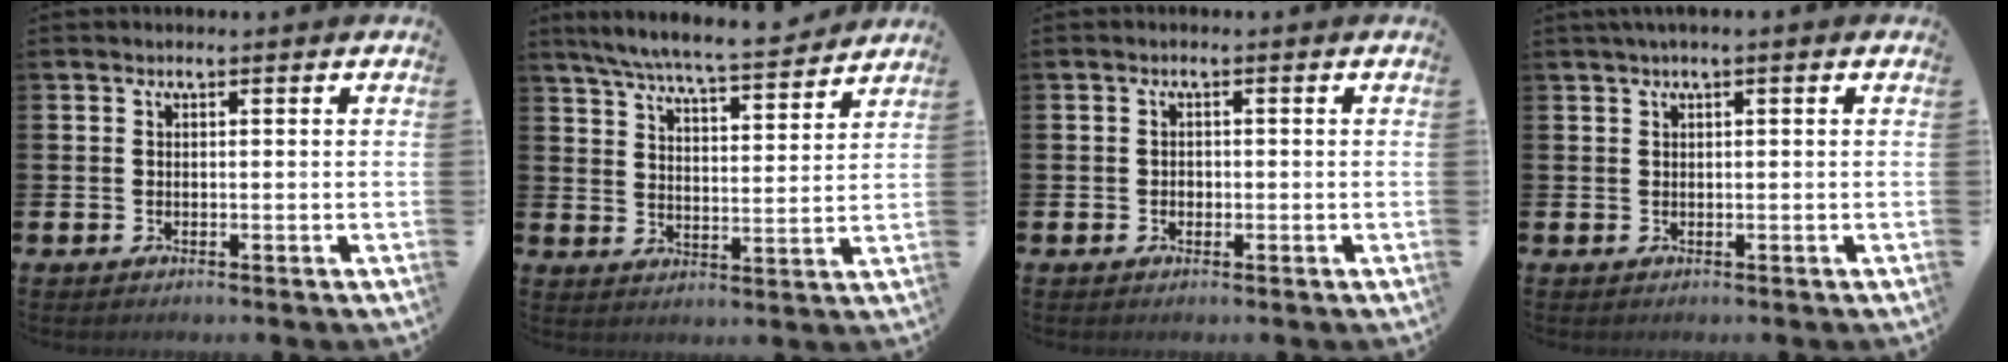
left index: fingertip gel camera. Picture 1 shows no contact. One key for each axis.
{"total": 7.4, "fx": 7.0, "fy": 0.2, "fz": 2.3, "tx": -0.061, "ty": -0.050, "tz": 0.121}
{"total": 1.0, "fx": -0.3, "fy": 0.9, "fz": 0.4, "tx": -0.006, "ty": 0.005, "tz": -0.007}
{"total": 1.0, "fx": 0.5, "fy": -0.1, "fz": 0.9, "tx": -0.023, "ty": 0.004, "tz": 0.010}